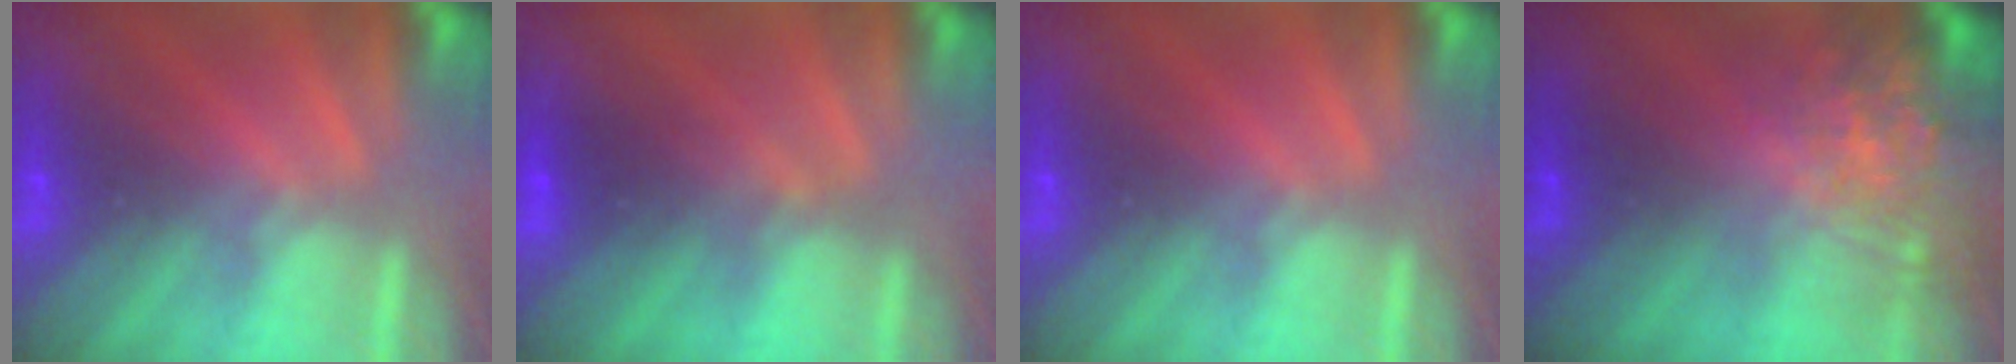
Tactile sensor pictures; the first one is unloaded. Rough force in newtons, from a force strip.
{"total": 2.7}
{"total": 0.0}
{"total": 6.7}